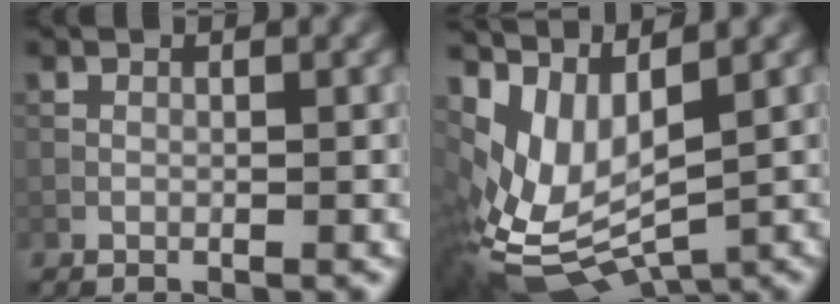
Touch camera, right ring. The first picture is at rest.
{"total": 9.4, "force": [0.8, 5.1, 7.8], "torque": [-0.180, -0.027, 0.041]}